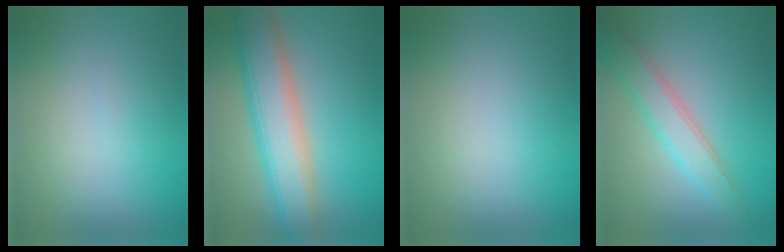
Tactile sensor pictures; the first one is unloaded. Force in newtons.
{"total": 7.4, "press": 7.4, "slide": 0.1}
{"total": 0.0}
{"total": 3.8, "press": 3.8, "slide": 0.1}